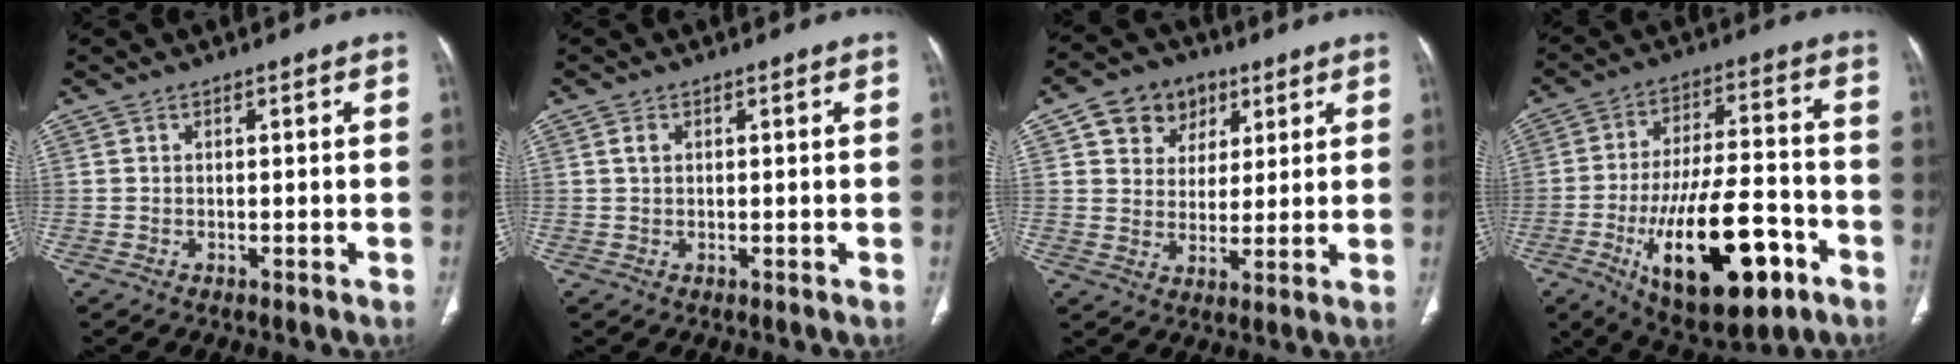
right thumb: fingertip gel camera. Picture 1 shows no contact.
{"total": 1.1, "force": [0.4, 0.7, 0.8], "torque": [-0.013, 0.001, 0.009]}
{"total": 9.9, "force": [4.5, 8.0, 3.7], "torque": [-0.026, -0.011, 0.073]}
{"total": 22.5, "force": [-9.1, 9.3, 18.3], "torque": [-0.296, 0.036, -0.132]}